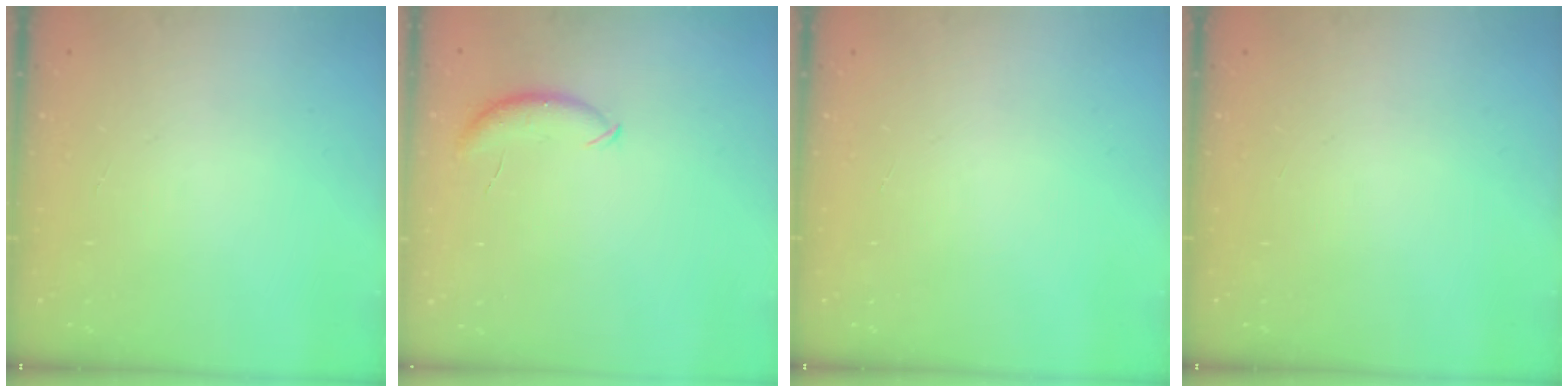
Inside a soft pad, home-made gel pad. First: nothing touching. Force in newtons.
{"total": 7.4, "press": 7.4, "slide": 1.1}
{"total": 0.0}
{"total": 0.0}